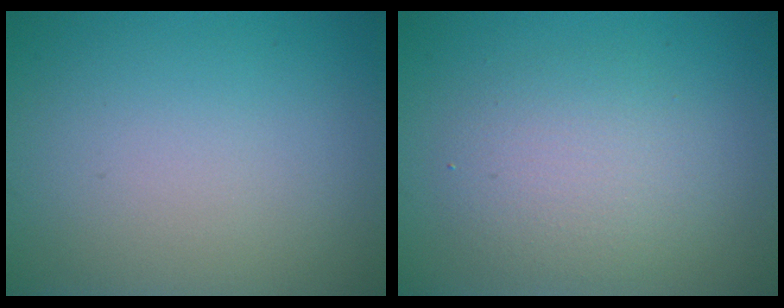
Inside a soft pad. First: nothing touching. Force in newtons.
{"total": 3.5, "press": 3.5, "slide": 0.1}